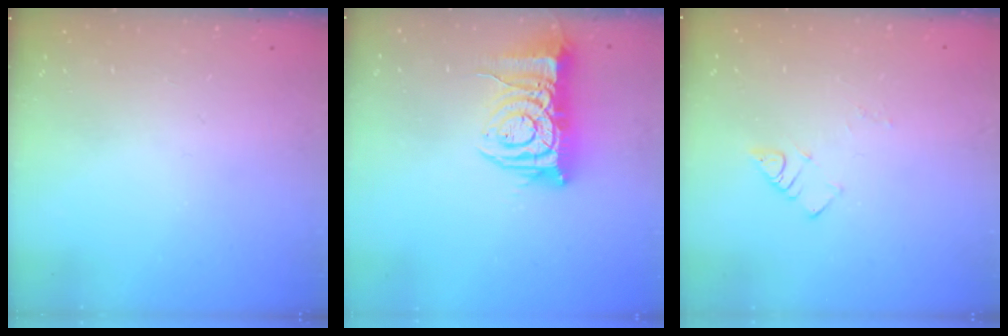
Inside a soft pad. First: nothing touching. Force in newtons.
{"total": 11.3, "press": 11.2, "slide": 1.4}
{"total": 4.0, "press": 4.0, "slide": 0.4}